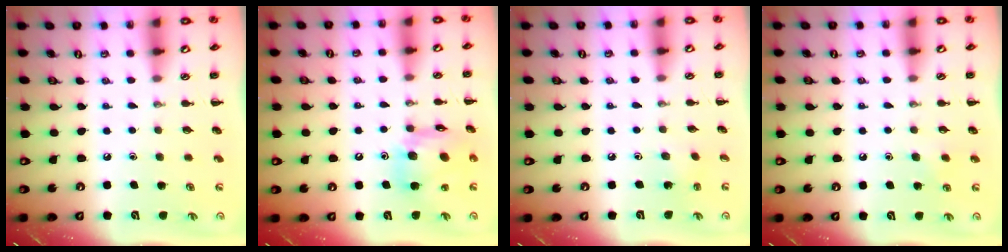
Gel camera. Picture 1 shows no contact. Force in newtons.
{"total": 13.2, "press": 12.7, "slide": 3.6}
{"total": 1.8, "press": 1.7, "slide": 0.7}
{"total": 3.9, "press": 3.7, "slide": 1.1}